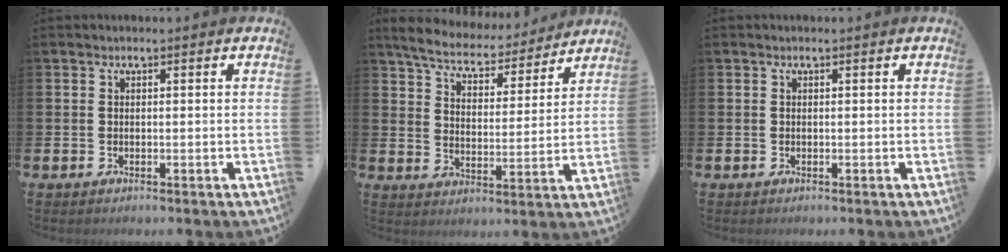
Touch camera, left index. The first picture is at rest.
{"total": 6.6, "force": [6.3, 1.5, 1.6], "torque": [-0.059, -0.046, 0.106]}
{"total": 0.0}